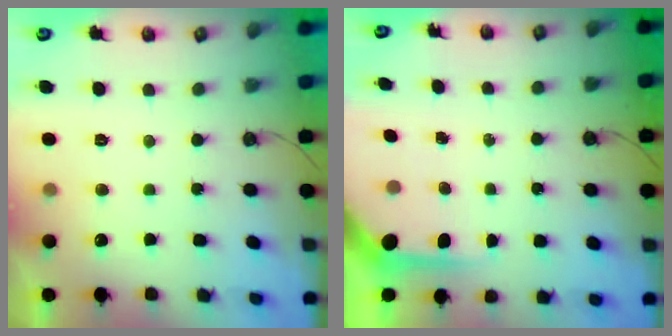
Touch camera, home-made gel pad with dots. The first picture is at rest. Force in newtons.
{"total": 6.2, "press": 6.2, "slide": 0.6}